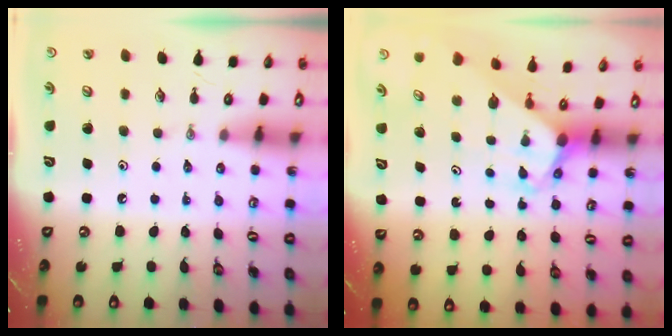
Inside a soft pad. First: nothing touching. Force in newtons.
{"total": 3.5, "press": 3.5, "slide": 0.1}